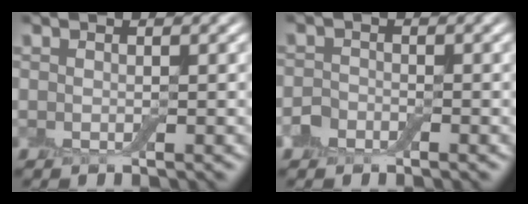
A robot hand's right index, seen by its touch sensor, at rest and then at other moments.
{"total": 1.4, "force": [-0.9, 1.0, 0.4], "torque": [-0.003, 0.004, -0.023]}